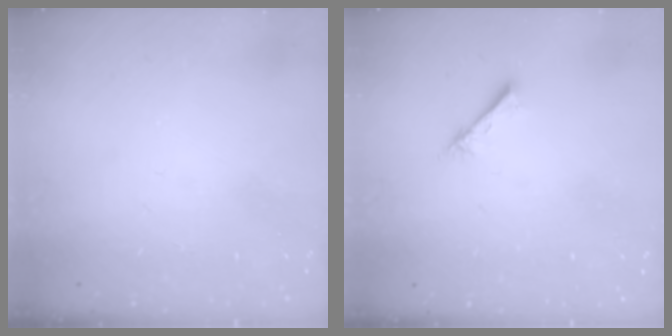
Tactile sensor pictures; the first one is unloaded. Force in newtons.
{"total": 2.3, "press": 2.3, "slide": 0.3}